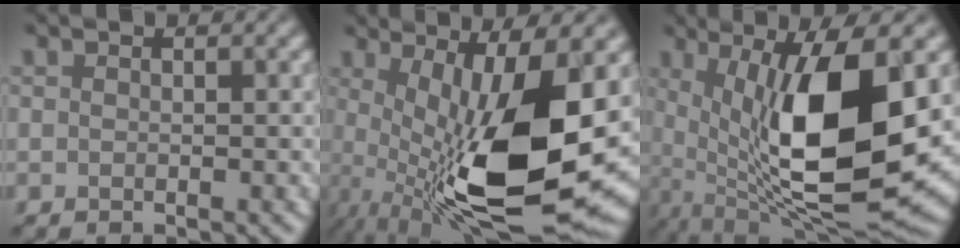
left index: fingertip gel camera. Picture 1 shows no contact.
{"total": 15.6, "force": [-1.0, 5.0, 14.8], "torque": [-0.236, -0.020, -0.003]}
{"total": 13.9, "force": [1.1, 4.8, 13.0], "torque": [-0.222, -0.025, 0.025]}